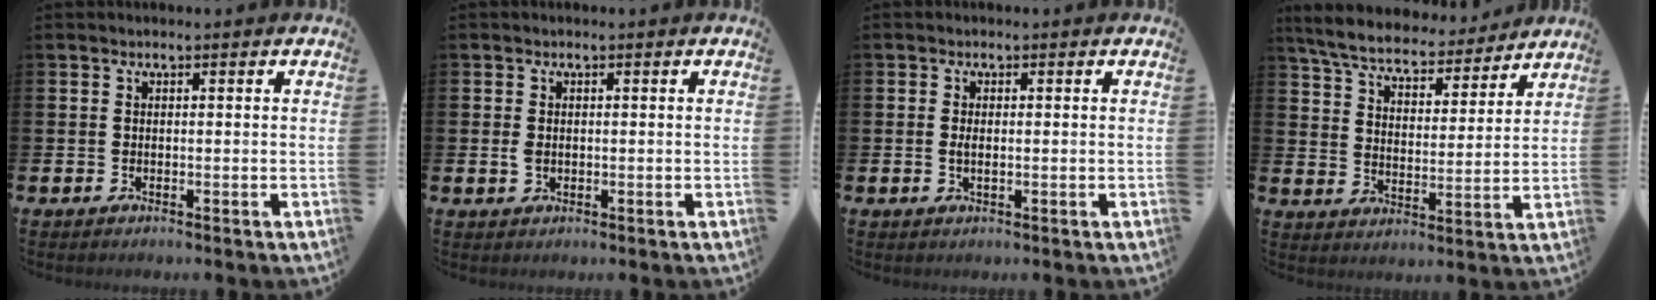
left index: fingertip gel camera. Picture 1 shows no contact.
{"total": 1.1, "force": [-0.5, 0.8, 0.6], "torque": [-0.007, 0.005, -0.011]}
{"total": 1.3, "force": [0.0, 0.5, 1.1], "torque": [-0.015, 0.000, -0.003]}
{"total": 6.5, "force": [6.2, 1.4, 1.3], "torque": [-0.060, -0.044, 0.107]}